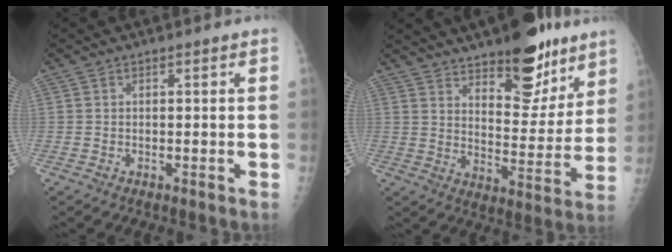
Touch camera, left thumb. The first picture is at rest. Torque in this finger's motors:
{"motor_torque": [2.30, 1.12, 1.09, -1.39, 0.31]}